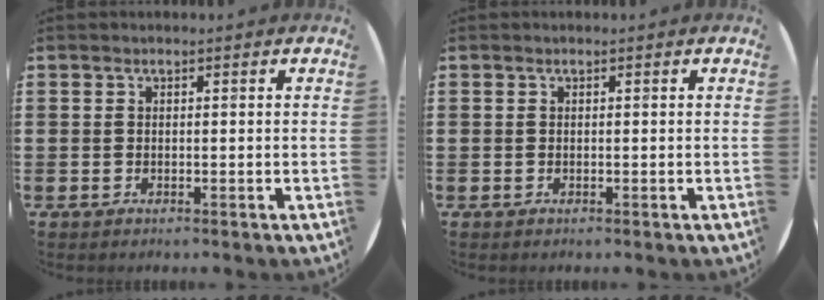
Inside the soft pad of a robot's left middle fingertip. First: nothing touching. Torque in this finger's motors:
{"motor_torque": [0.00, 0.00, 0.00, -0.01]}